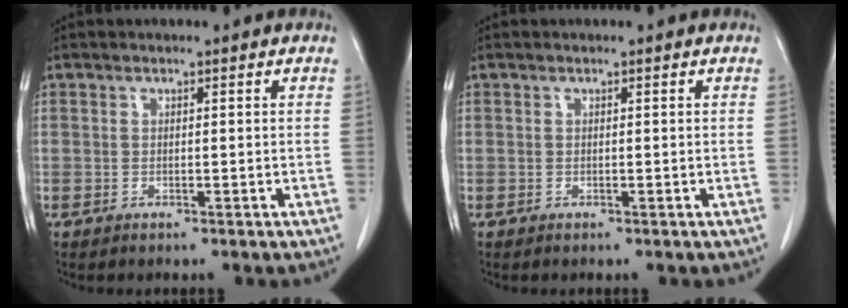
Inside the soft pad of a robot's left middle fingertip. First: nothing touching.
{"total": 0.0}